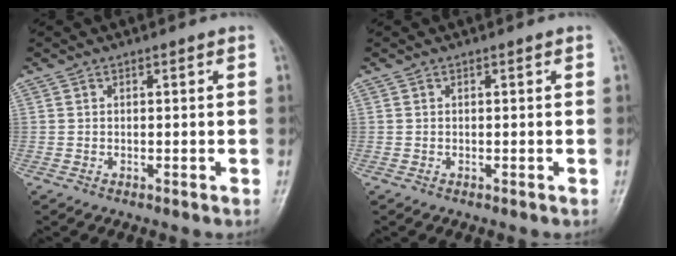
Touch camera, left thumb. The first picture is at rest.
{"total": 0.0}